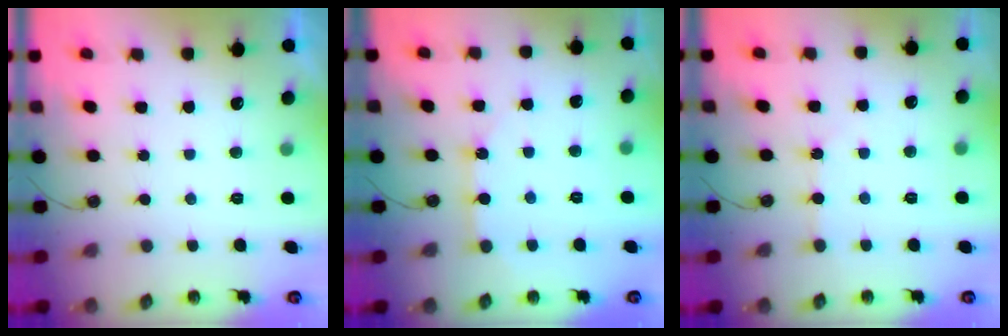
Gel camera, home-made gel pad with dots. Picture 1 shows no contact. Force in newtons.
{"total": 5.3, "press": 5.3, "slide": 0.1}
{"total": 2.4, "press": 2.3, "slide": 0.3}